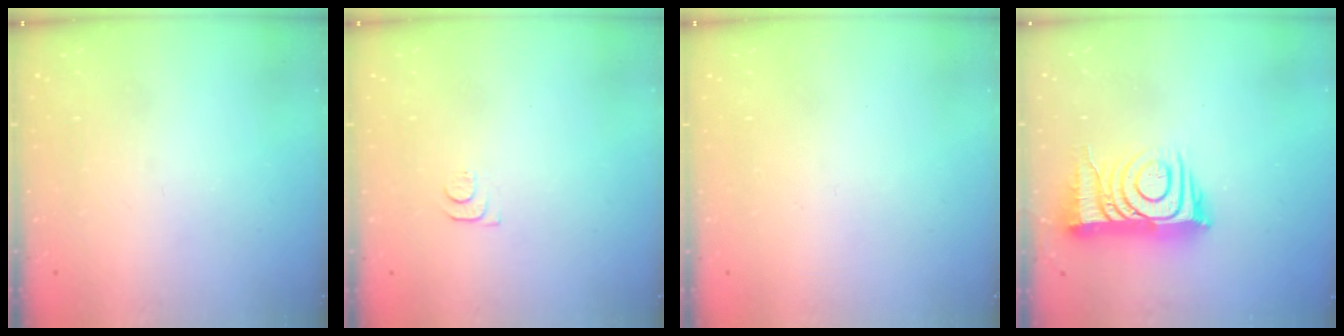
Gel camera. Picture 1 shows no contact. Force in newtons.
{"total": 7.2, "press": 7.1, "slide": 0.8}
{"total": 1.6, "press": 1.6, "slide": 0.1}
{"total": 12.6, "press": 12.6, "slide": 0.9}